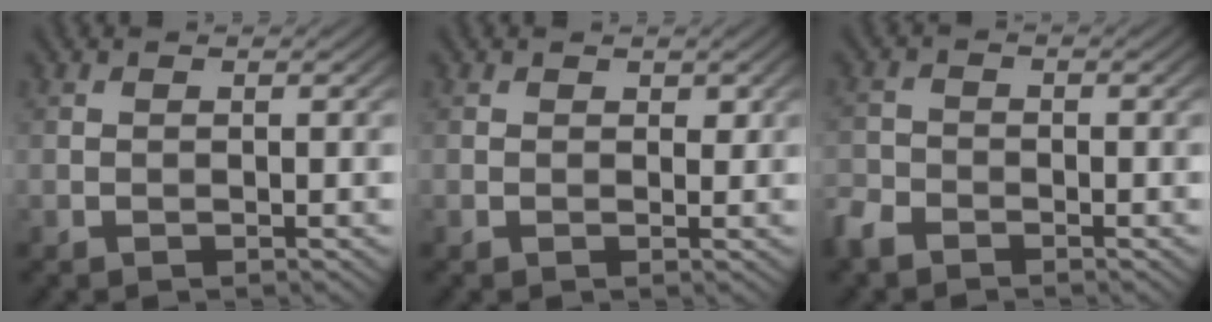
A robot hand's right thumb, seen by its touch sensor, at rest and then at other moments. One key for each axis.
{"total": 1.0, "fx": 0.6, "fy": 0.6, "fz": 0.4, "tx": -0.006, "ty": -0.002, "tz": 0.009}
{"total": 3.1, "fx": -2.4, "fy": 1.5, "fz": 1.1, "tx": -0.027, "ty": -0.005, "tz": -0.066}